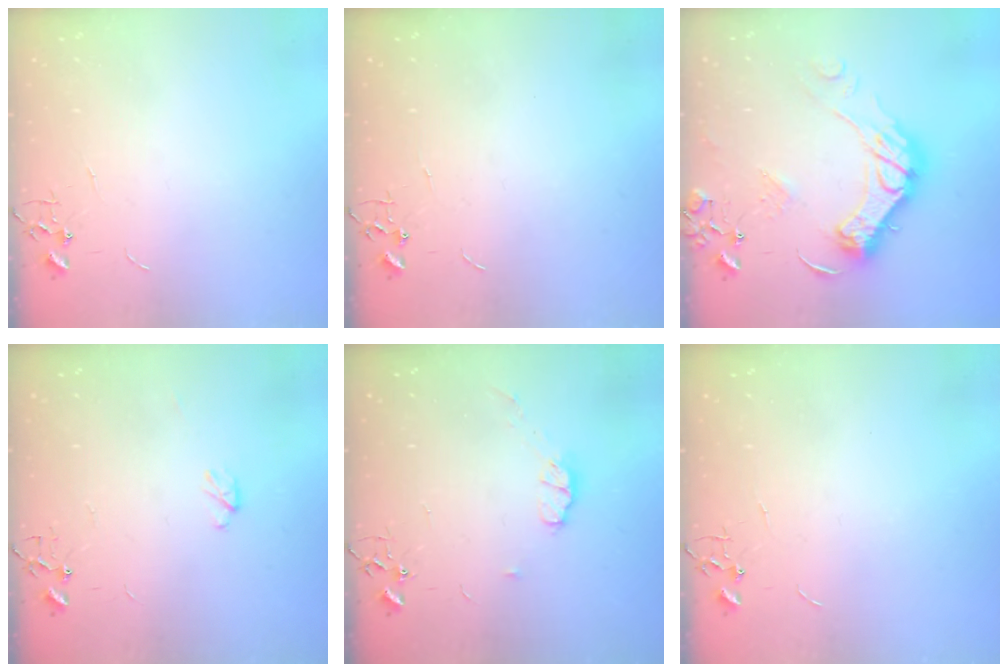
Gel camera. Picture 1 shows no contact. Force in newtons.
{"total": 0.0}
{"total": 17.8, "press": 17.8, "slide": 1.3}
{"total": 3.5, "press": 3.4, "slide": 0.6}
{"total": 5.8, "press": 5.7, "slide": 0.9}
{"total": 0.0}